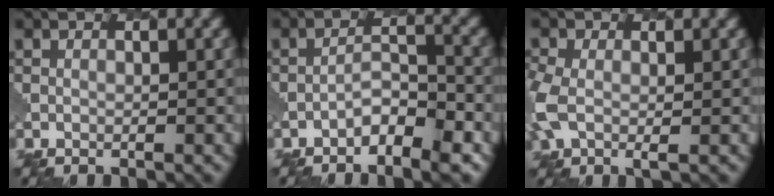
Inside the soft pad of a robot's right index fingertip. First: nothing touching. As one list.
[{"total": 3.4, "force": [-2.4, 0.9, 2.2], "torque": [-0.038, 0.008, -0.047]}, {"total": 4.1, "force": [-0.4, 2.7, 3.1], "torque": [-0.086, -0.005, -0.015]}]